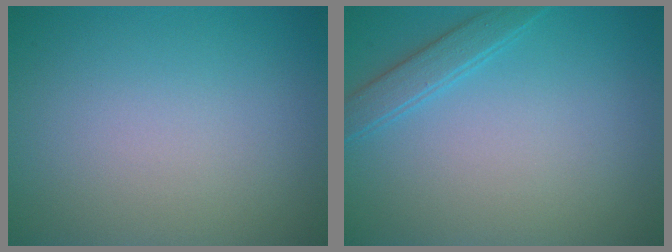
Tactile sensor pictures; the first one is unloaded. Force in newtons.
{"total": 1.9, "press": 1.9, "slide": 0.1}